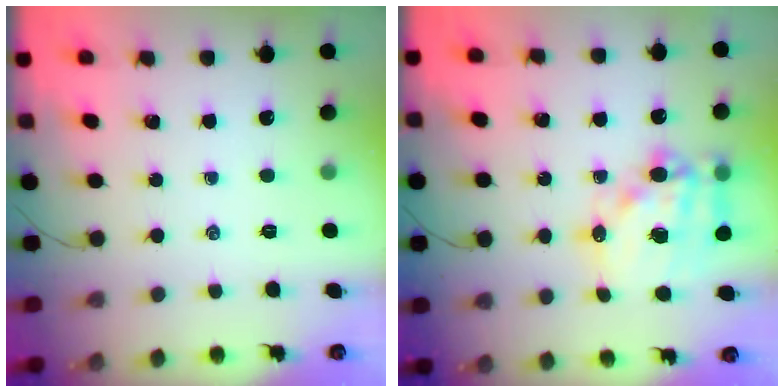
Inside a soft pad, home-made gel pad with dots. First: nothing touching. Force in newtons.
{"total": 16.9, "press": 16.5, "slide": 3.5}